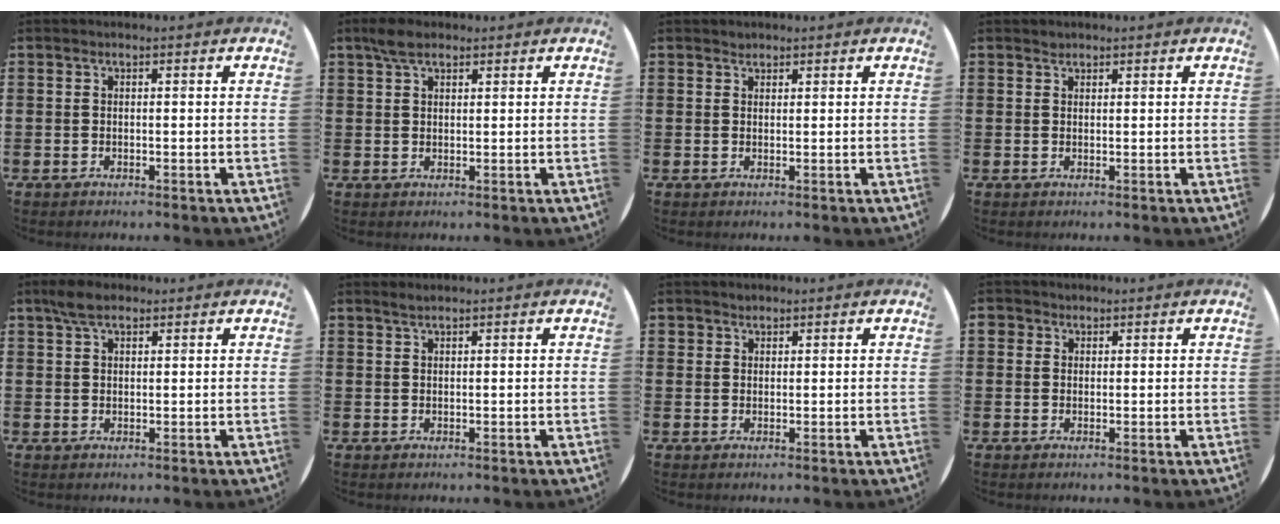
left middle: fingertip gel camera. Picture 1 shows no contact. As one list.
[{"total": 3.0, "force": [2.2, 1.3, 1.5], "torque": [-0.026, 0.003, 0.039]}, {"total": 0.8, "force": [0.8, 0.3, 0.0], "torque": [0.007, -0.002, 0.013]}, {"total": 0.7, "force": [0.7, 0.2, -0.1], "torque": [0.009, -0.001, 0.011]}, {"total": 3.3, "force": [2.5, 1.5, 1.7], "torque": [-0.030, 0.004, 0.043]}, {"total": 1.0, "force": [0.9, 0.0, 0.3], "torque": [-0.007, 0.001, 0.017]}, {"total": 1.3, "force": [1.1, 0.6, -0.1], "torque": [0.008, -0.002, 0.021]}, {"total": 1.3, "force": [0.9, 0.9, 0.1], "torque": [0.005, 0.001, 0.016]}]